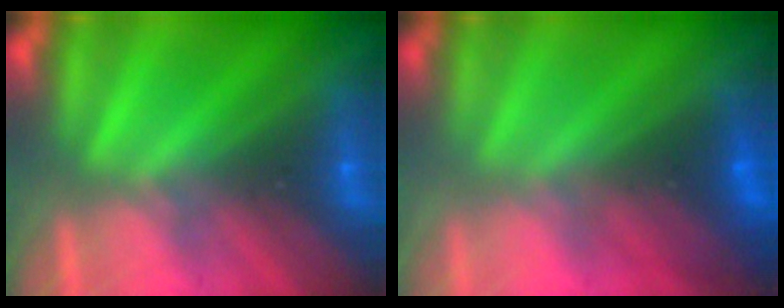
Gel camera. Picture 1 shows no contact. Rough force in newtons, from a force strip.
{"total": 2.8}